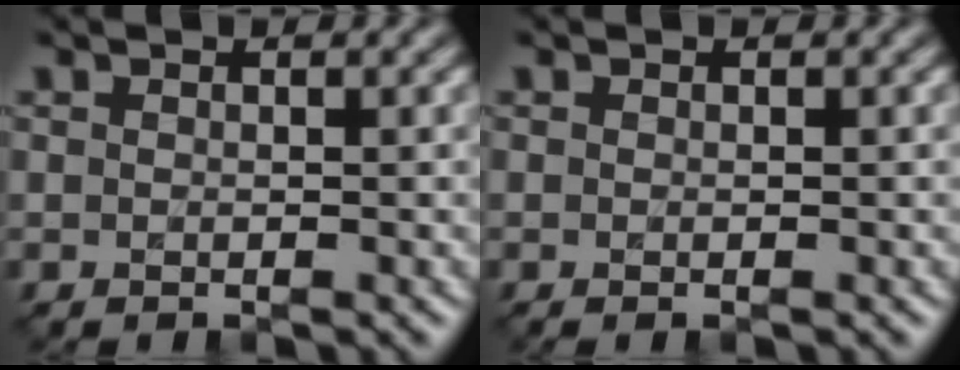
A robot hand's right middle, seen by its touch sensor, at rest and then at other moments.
{"total": 0.0}